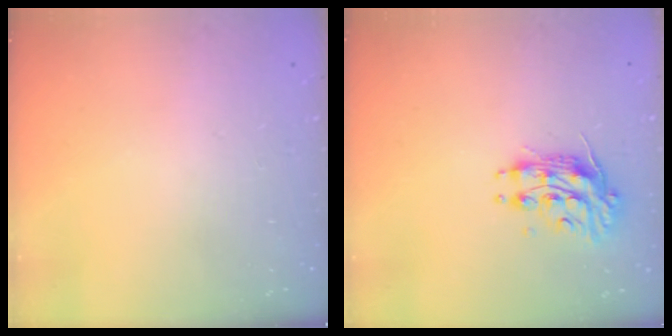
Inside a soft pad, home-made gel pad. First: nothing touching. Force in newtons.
{"total": 10.9, "press": 10.9, "slide": 0.5}